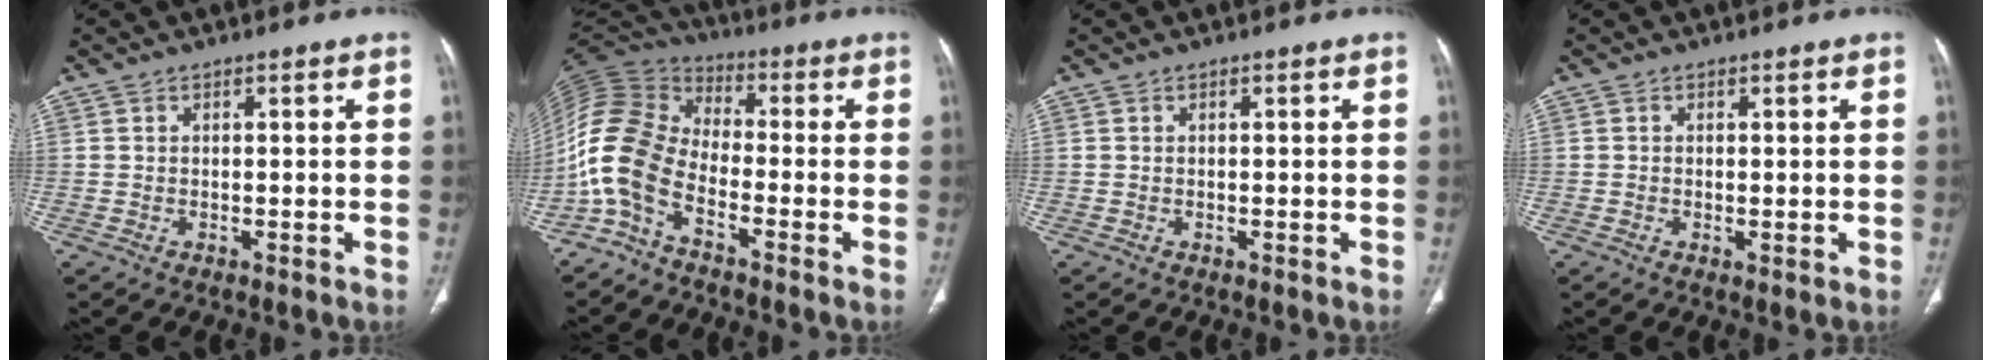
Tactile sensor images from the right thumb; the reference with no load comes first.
{"total": 12.6, "force": [-5.4, 7.3, 8.7], "torque": [-0.188, 0.061, -0.123]}
{"total": 0.0}
{"total": 0.9, "force": [-0.1, 0.3, 0.8], "torque": [-0.018, -0.004, -0.001]}